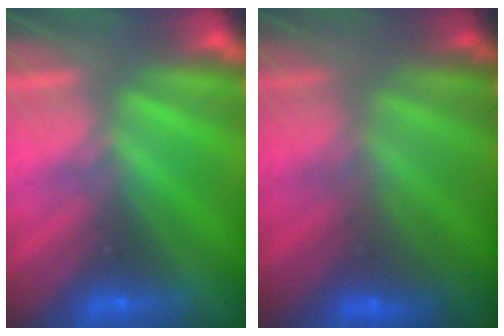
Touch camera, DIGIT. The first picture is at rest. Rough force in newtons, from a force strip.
{"total": 2.9}